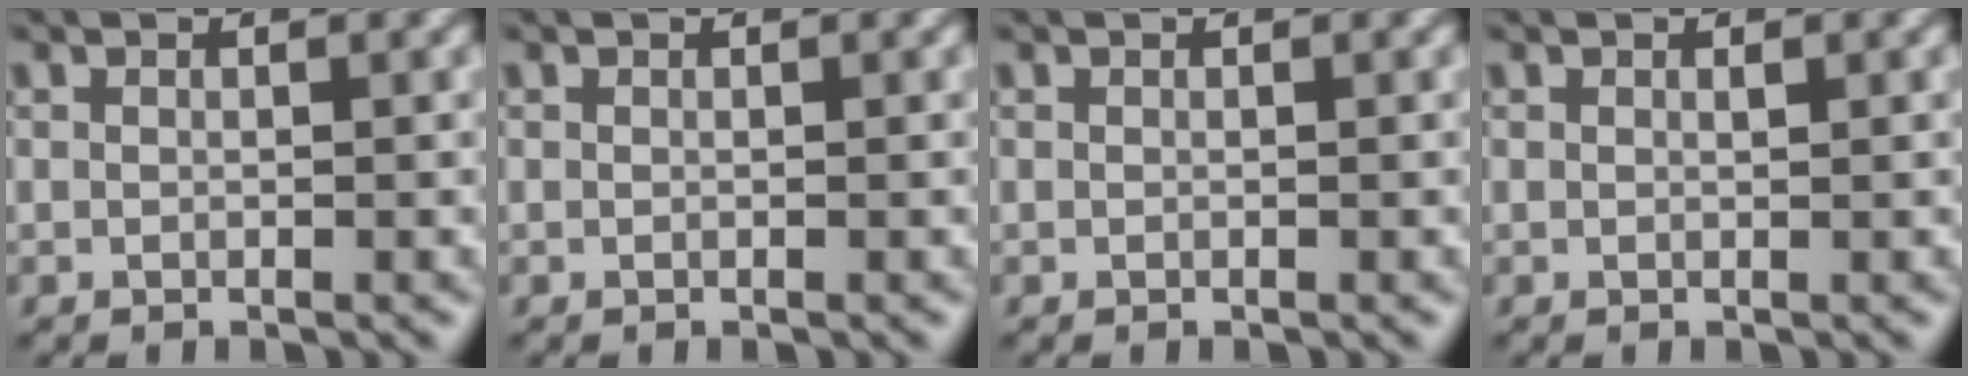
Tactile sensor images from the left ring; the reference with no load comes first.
{"total": 0.0}
{"total": 0.0}
{"total": 0.0}